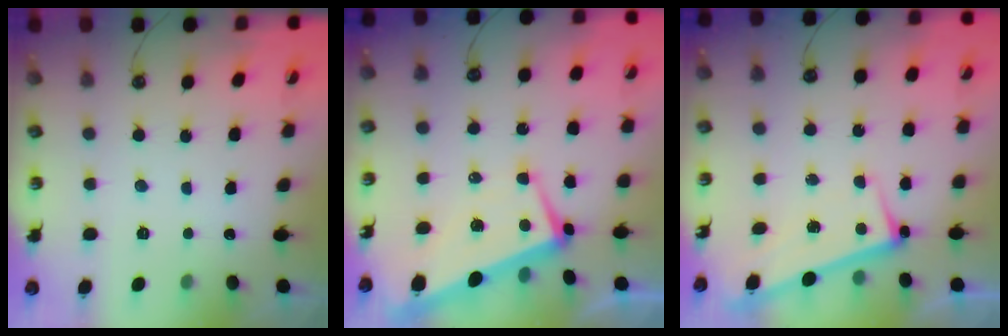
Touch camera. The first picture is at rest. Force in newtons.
{"total": 2.0, "press": 1.6, "slide": 1.2}
{"total": 2.6, "press": 2.4, "slide": 0.9}